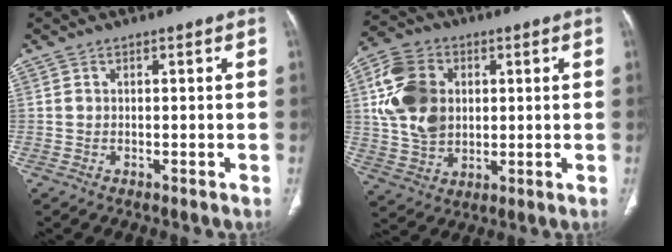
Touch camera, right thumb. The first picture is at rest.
{"total": 13.9, "force": [2.6, 10.5, 8.8], "torque": [-0.151, 0.001, 0.049]}